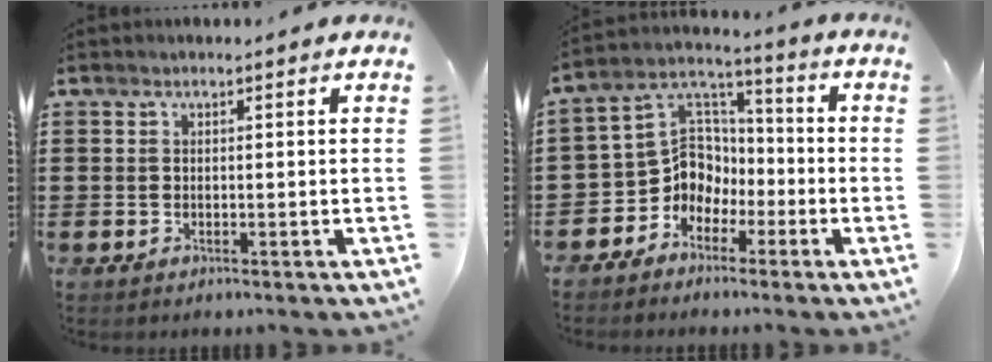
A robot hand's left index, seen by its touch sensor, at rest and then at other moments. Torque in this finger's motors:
{"motor_torque": [1.13, 1.01, 0.35, 0.03]}